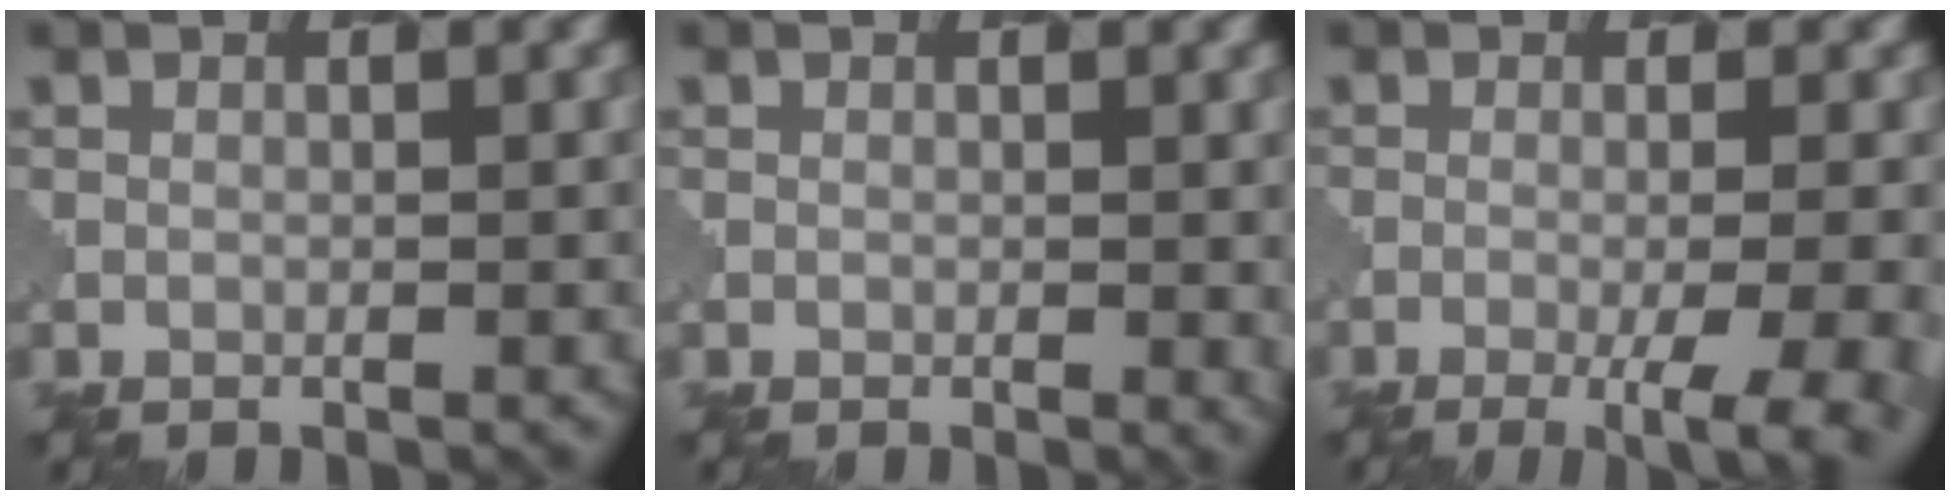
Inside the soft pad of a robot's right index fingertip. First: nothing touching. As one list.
[{"total": 1.5, "force": [0.3, 0.6, 1.3], "torque": [-0.020, -0.003, 0.007]}, {"total": 8.5, "force": [-3.3, 3.2, 7.2], "torque": [-0.062, 0.002, -0.035]}]